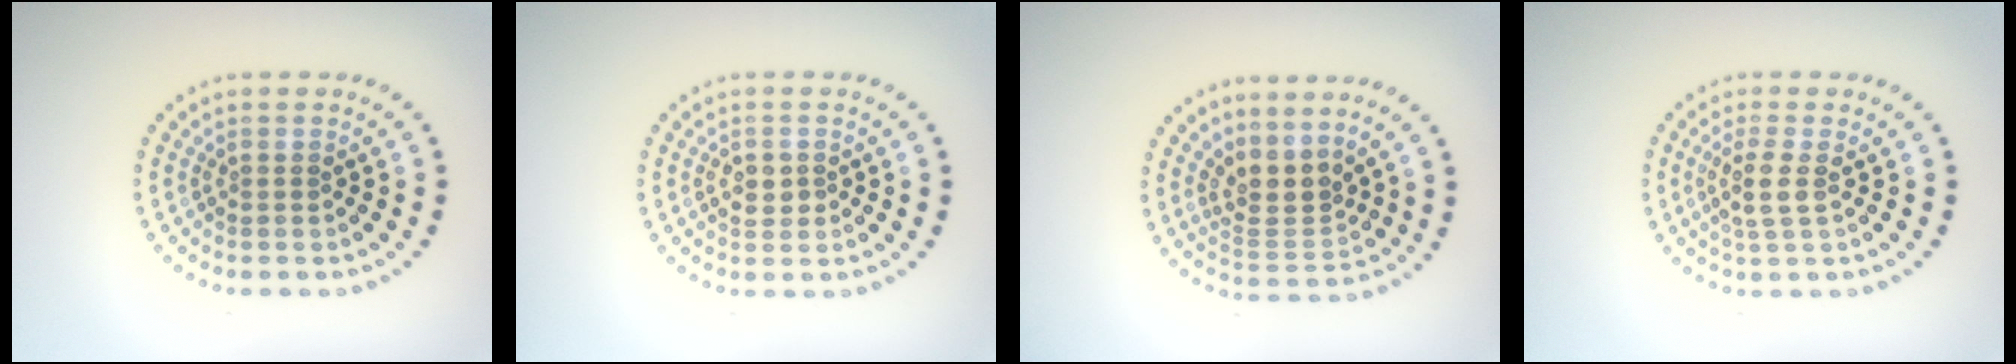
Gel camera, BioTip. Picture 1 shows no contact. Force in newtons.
{"total": 1.7, "press": 1.7, "slide": 0.1}
{"total": 3.0, "press": 2.3, "slide": 2.0}
{"total": 2.4, "press": 2.0, "slide": 1.3}